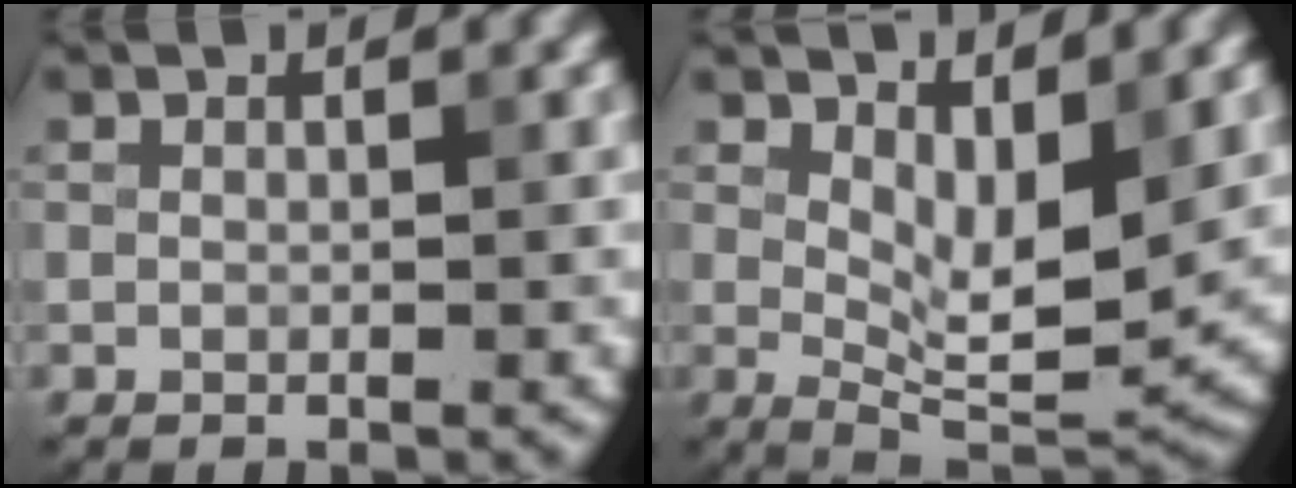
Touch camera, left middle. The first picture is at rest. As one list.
[{"total": 5.7, "force": [1.9, 2.3, 4.8], "torque": [-0.074, -0.021, 0.036]}]